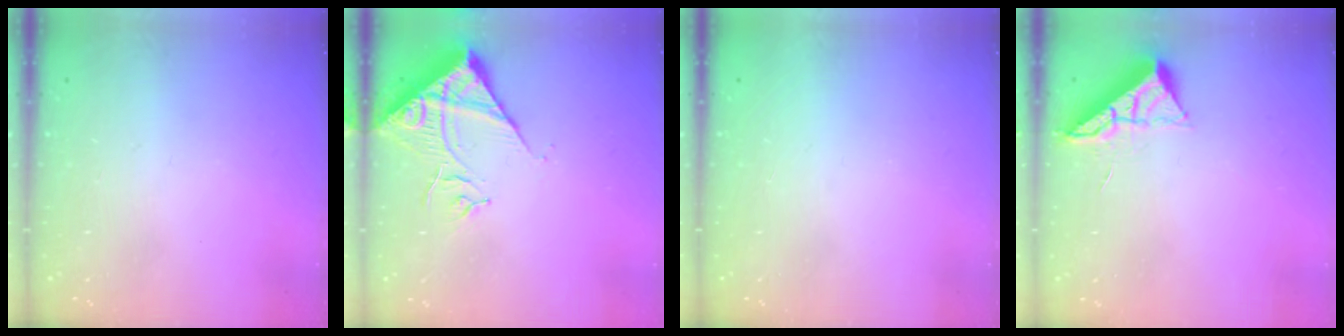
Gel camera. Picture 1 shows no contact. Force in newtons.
{"total": 11.7, "press": 11.6, "slide": 1.5}
{"total": 1.6, "press": 1.5, "slide": 0.1}
{"total": 6.0, "press": 5.9, "slide": 0.6}